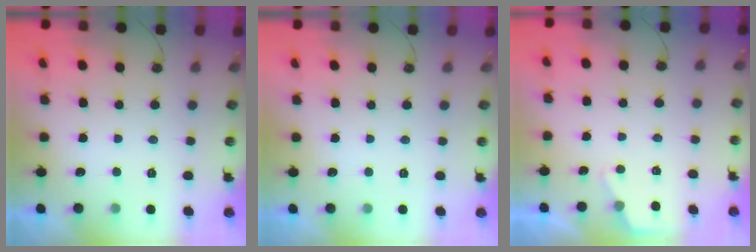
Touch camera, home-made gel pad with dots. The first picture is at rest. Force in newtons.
{"total": 0.0}
{"total": 2.3, "press": 2.3, "slide": 0.3}